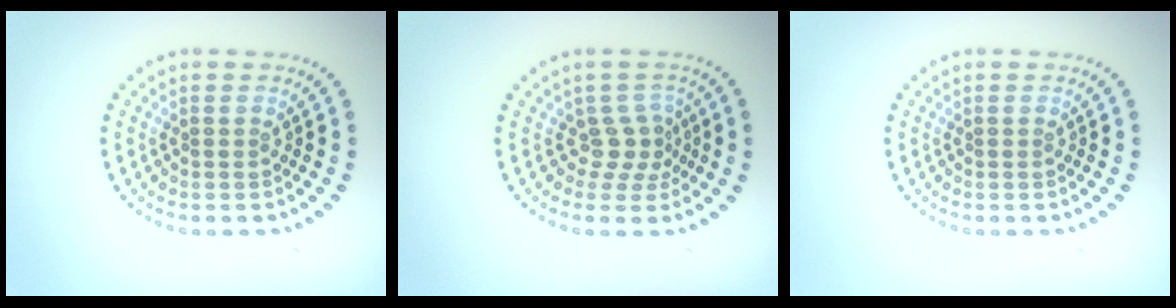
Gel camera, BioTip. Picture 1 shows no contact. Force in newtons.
{"total": 2.3, "press": 1.5, "slide": 1.7}
{"total": 0.0}